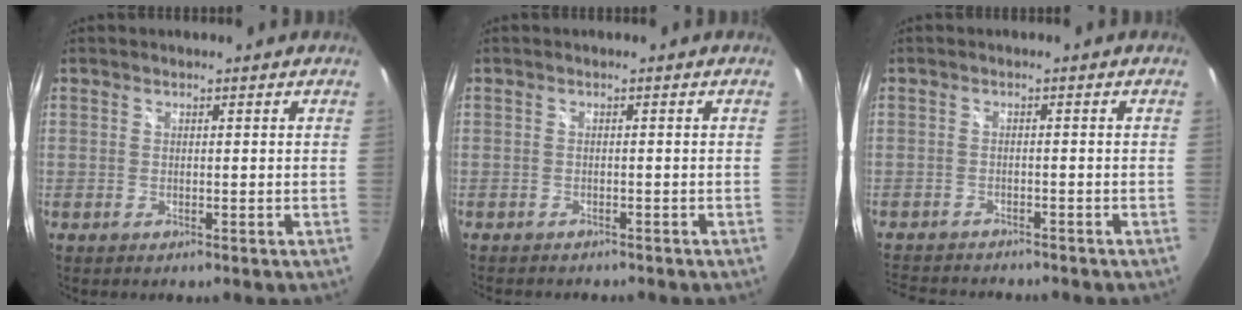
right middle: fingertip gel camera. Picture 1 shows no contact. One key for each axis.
{"total": 3.1, "fx": -2.8, "fy": 0.9, "fz": 0.9, "tx": -0.021, "ty": -0.013, "tz": -0.041}
{"total": 8.1, "fx": -7.4, "fy": 2.3, "fz": 2.3, "tx": -0.065, "ty": -0.010, "tz": -0.117}